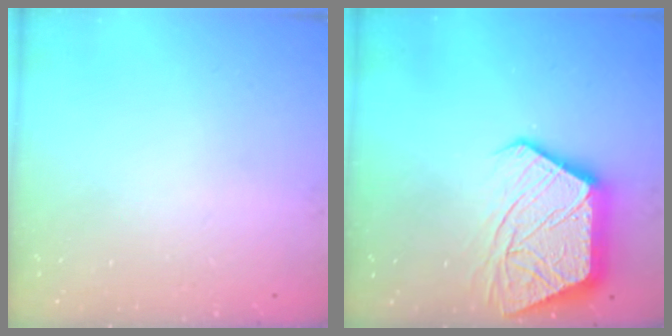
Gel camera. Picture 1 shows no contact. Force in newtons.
{"total": 14.6, "press": 14.5, "slide": 1.2}